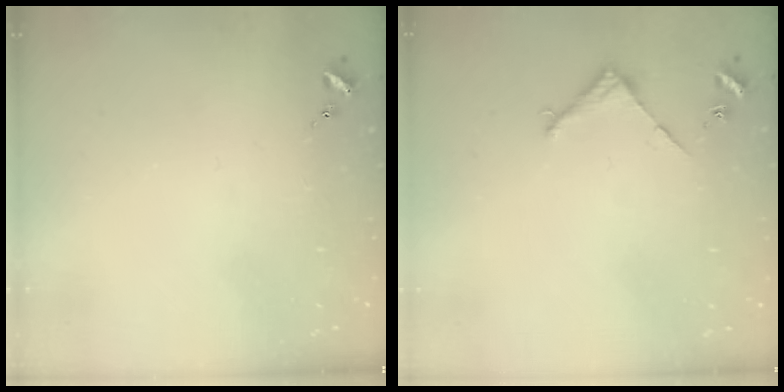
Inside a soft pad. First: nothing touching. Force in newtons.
{"total": 2.9, "press": 2.8, "slide": 0.2}